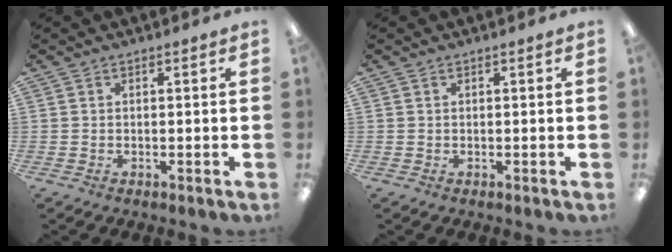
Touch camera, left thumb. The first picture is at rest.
{"total": 0.0}